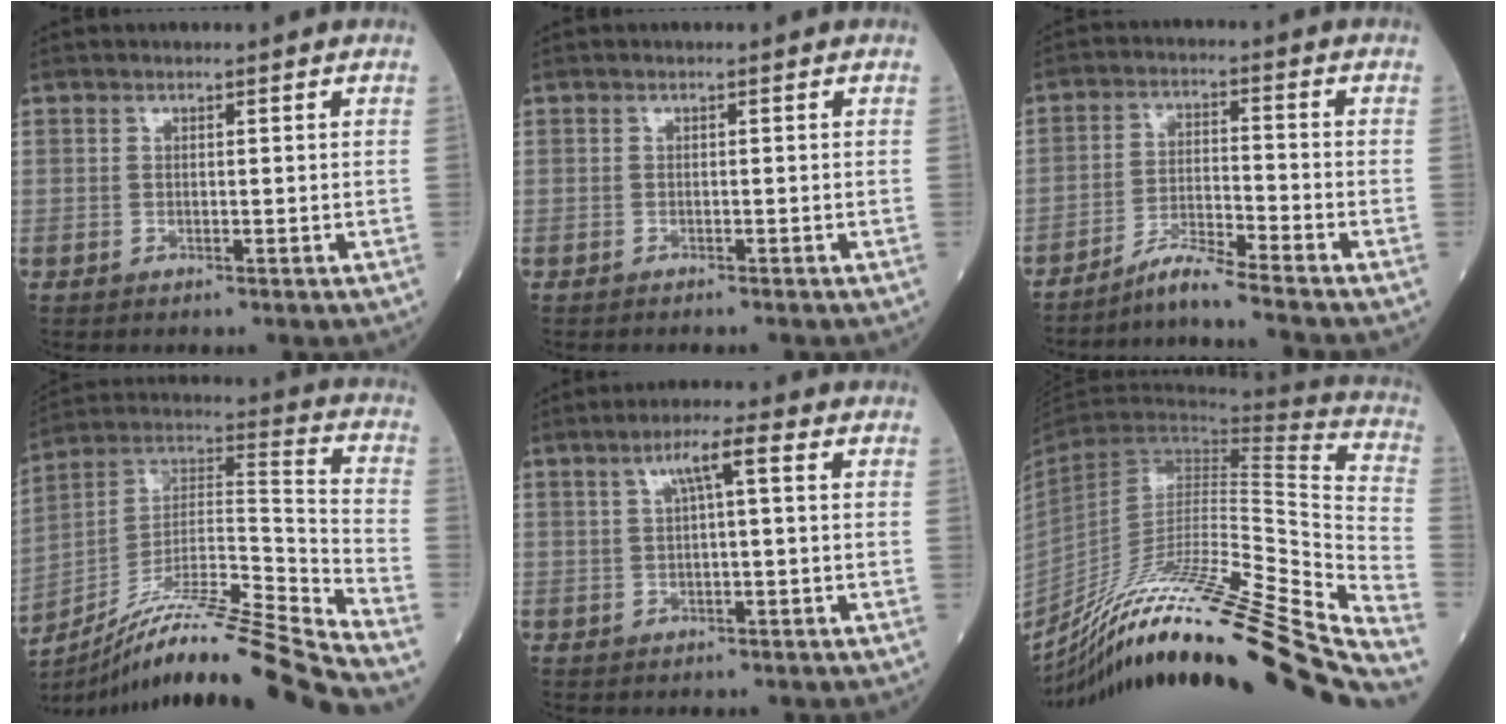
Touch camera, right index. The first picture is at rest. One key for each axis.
{"total": 1.3, "fx": -1.2, "fy": -0.1, "fz": 0.5, "tx": -0.006, "ty": 0.001, "tz": -0.016}
{"total": 6.3, "fx": -5.7, "fy": -2.1, "fz": 1.6, "tx": -0.037, "ty": -0.017, "tz": -0.105}
{"total": 22.0, "fx": -18.9, "fy": -1.8, "fz": 11.0, "tx": -0.187, "ty": 0.010, "tz": -0.329}
{"total": 4.3, "fx": 1.2, "fy": 0.2, "fz": 4.1, "tx": -0.073, "ty": 0.015, "tz": 0.022}
{"total": 37.6, "fx": -30.8, "fy": -0.3, "fz": 21.5, "tx": -0.238, "ty": -0.070, "tz": -0.472}